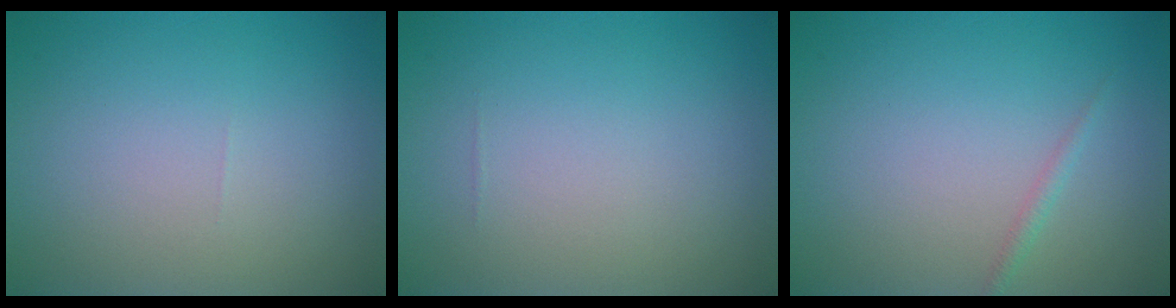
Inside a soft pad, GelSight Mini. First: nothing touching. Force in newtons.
{"total": 0.0}
{"total": 0.8, "press": 0.8, "slide": 0.1}